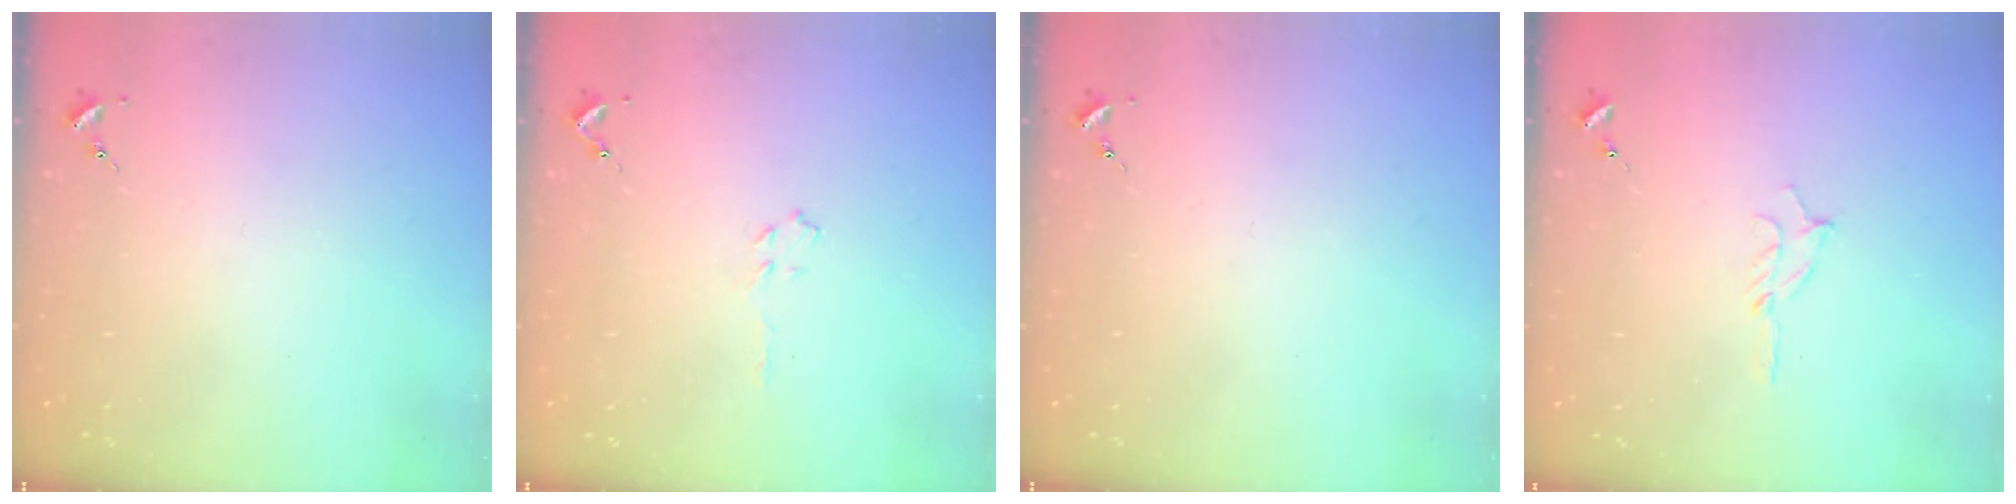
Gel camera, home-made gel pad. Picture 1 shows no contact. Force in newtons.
{"total": 3.5, "press": 3.4, "slide": 0.5}
{"total": 0.0}
{"total": 5.0, "press": 5.0, "slide": 0.6}